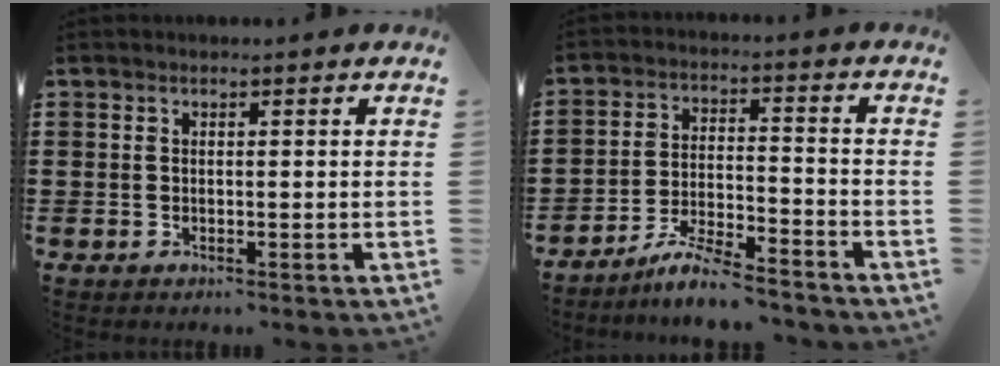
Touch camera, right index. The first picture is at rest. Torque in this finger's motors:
{"motor_torque": [-0.07, 0.09, 0.32, 0.07]}